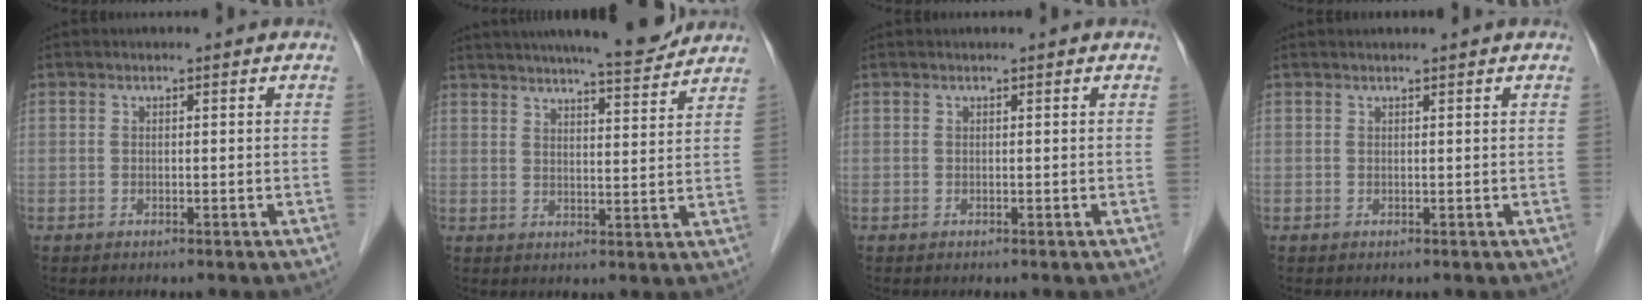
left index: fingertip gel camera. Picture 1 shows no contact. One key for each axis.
{"total": 12.1, "fx": 10.9, "fy": 0.6, "fz": 5.2, "tx": -0.079, "ty": 0.003, "tz": 0.146}
{"total": 0.0}
{"total": 1.4, "fx": 1.3, "fy": -0.1, "fz": 0.6, "tx": -0.005, "ty": 0.018, "tz": 0.023}